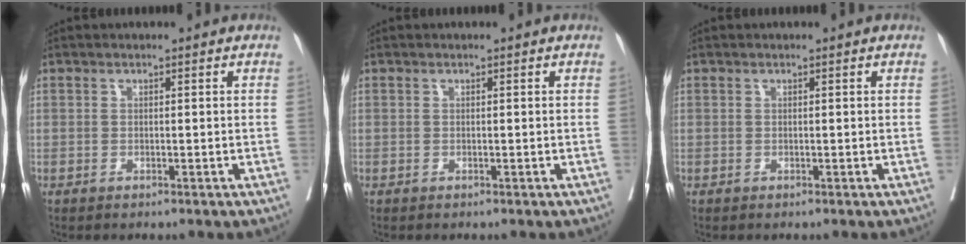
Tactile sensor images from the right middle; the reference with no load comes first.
{"total": 0.0}
{"total": 0.0}